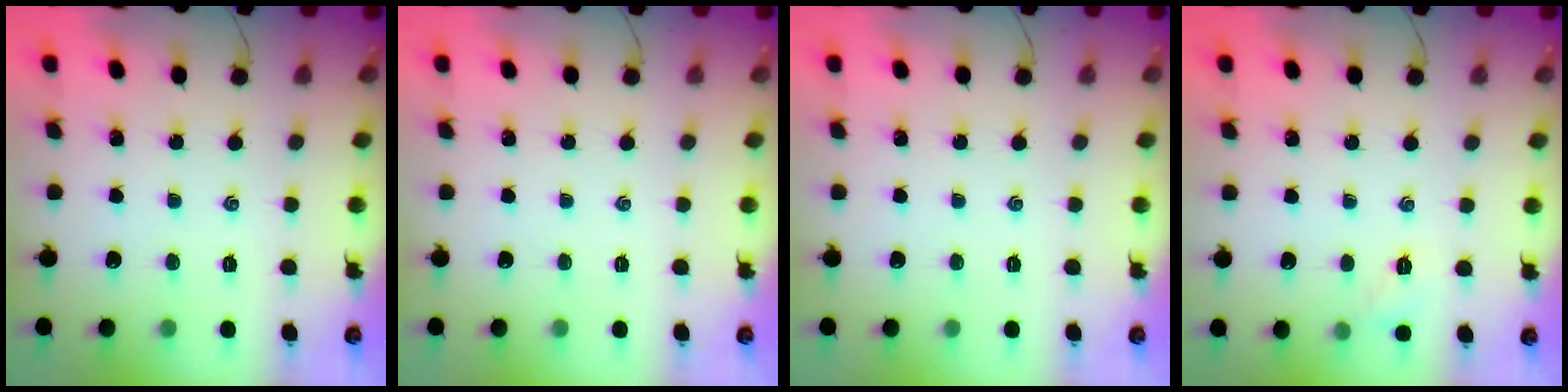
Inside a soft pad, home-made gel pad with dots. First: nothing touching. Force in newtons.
{"total": 0.0}
{"total": 0.0}
{"total": 5.7, "press": 5.5, "slide": 1.4}